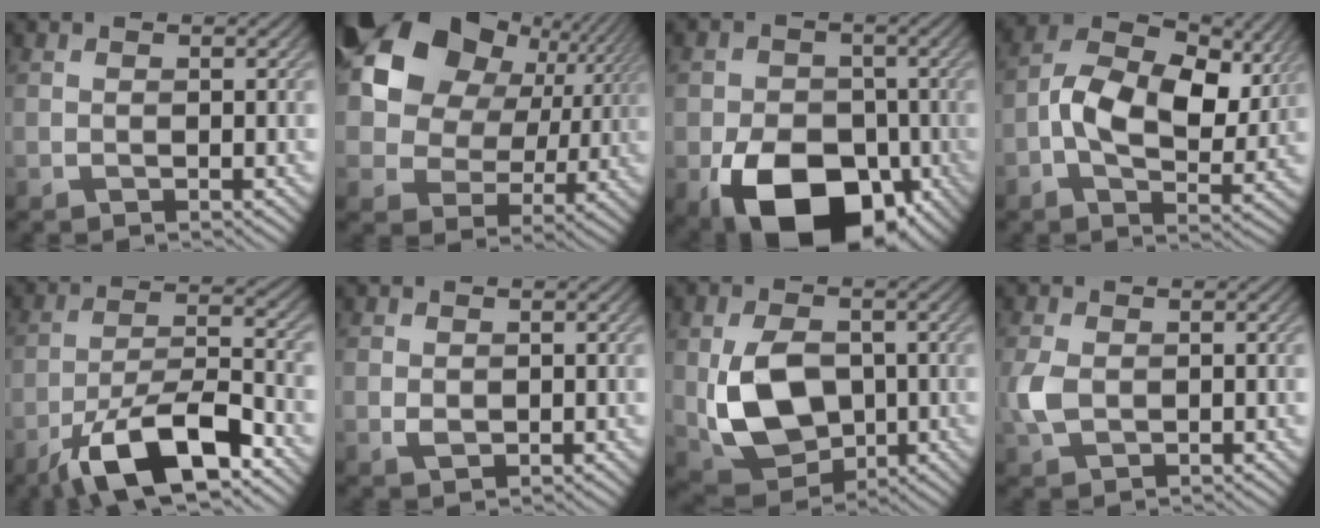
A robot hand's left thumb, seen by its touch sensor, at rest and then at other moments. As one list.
[{"total": 16.4, "force": [6.8, 12.1, 8.8], "torque": [-0.195, 0.026, 0.119]}, {"total": 14.1, "force": [-6.1, 9.4, 8.5], "torque": [-0.137, -0.037, -0.109]}, {"total": 10.5, "force": [0.6, 6.6, 8.1], "torque": [-0.155, 0.004, 0.004]}, {"total": 12.8, "force": [-8.2, 3.8, 9.1], "torque": [-0.164, -0.002, -0.157]}, {"total": 1.2, "force": [0.2, 0.9, 0.6], "torque": [-0.017, -0.003, 0.006]}, {"total": 10.3, "force": [-1.1, 7.0, 7.5], "torque": [-0.168, -0.016, -0.016]}, {"total": 3.2, "force": [0.0, 2.1, 2.4], "torque": [-0.072, -0.003, -0.001]}]